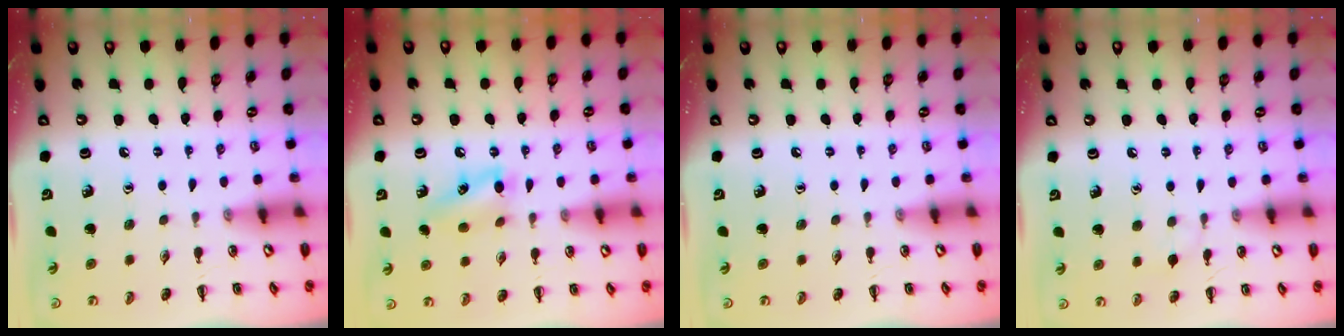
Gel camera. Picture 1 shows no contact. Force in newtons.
{"total": 5.2, "press": 5.1, "slide": 1.3}
{"total": 0.0}
{"total": 4.7, "press": 4.5, "slide": 1.4}